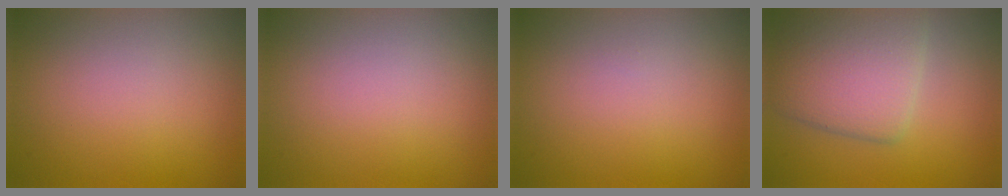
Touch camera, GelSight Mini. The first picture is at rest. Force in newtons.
{"total": 0.0}
{"total": 0.0}
{"total": 6.3, "press": 6.3, "slide": 0.2}